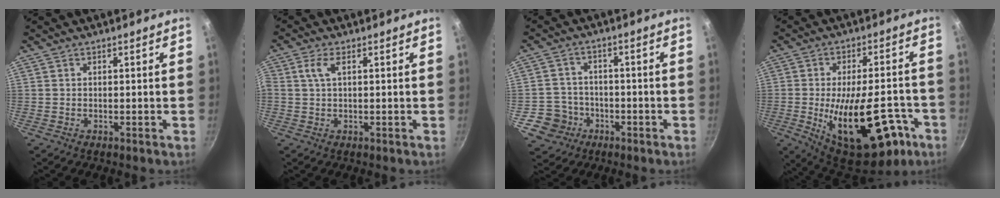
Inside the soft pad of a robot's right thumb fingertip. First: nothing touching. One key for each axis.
{"total": 2.9, "fx": 0.8, "fy": 1.1, "fz": 2.5, "tx": -0.059, "ty": 0.007, "tz": 0.016}
{"total": 7.1, "fx": -2.9, "fy": 6.4, "fz": 0.9, "tx": 0.010, "ty": 0.033, "tz": -0.048}
{"total": 23.4, "fx": -8.2, "fy": 11.0, "fz": 19.0, "tx": -0.248, "ty": 0.020, "tz": -0.103}